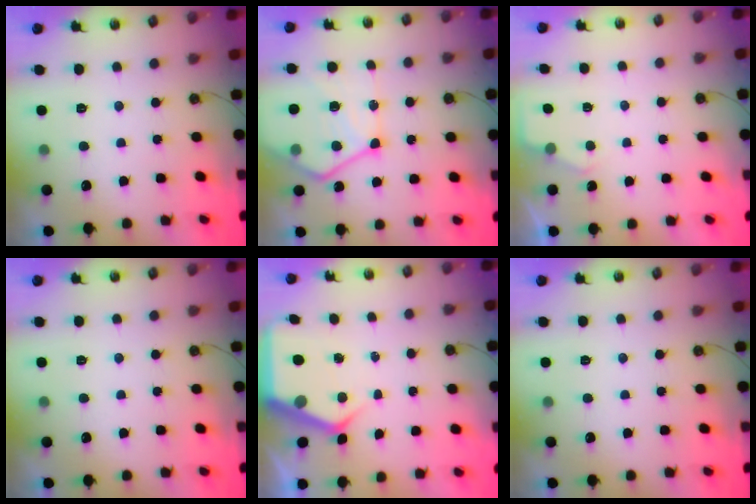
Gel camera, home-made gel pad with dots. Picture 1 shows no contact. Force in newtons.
{"total": 16.5, "press": 16.5, "slide": 1.8}
{"total": 3.1, "press": 3.0, "slide": 0.5}
{"total": 0.0}
{"total": 5.5, "press": 5.5, "slide": 0.3}
{"total": 0.0}